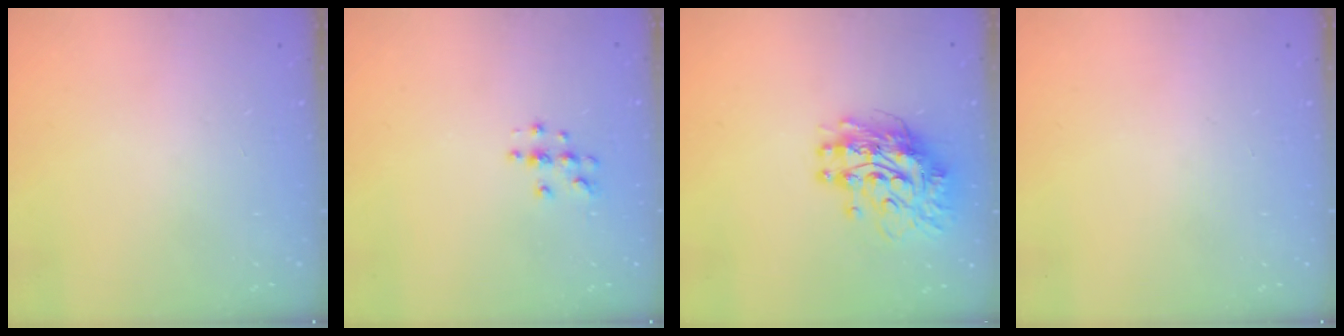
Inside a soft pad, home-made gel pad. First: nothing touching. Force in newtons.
{"total": 4.9, "press": 4.9, "slide": 0.5}
{"total": 11.1, "press": 11.1, "slide": 1.0}
{"total": 0.0}